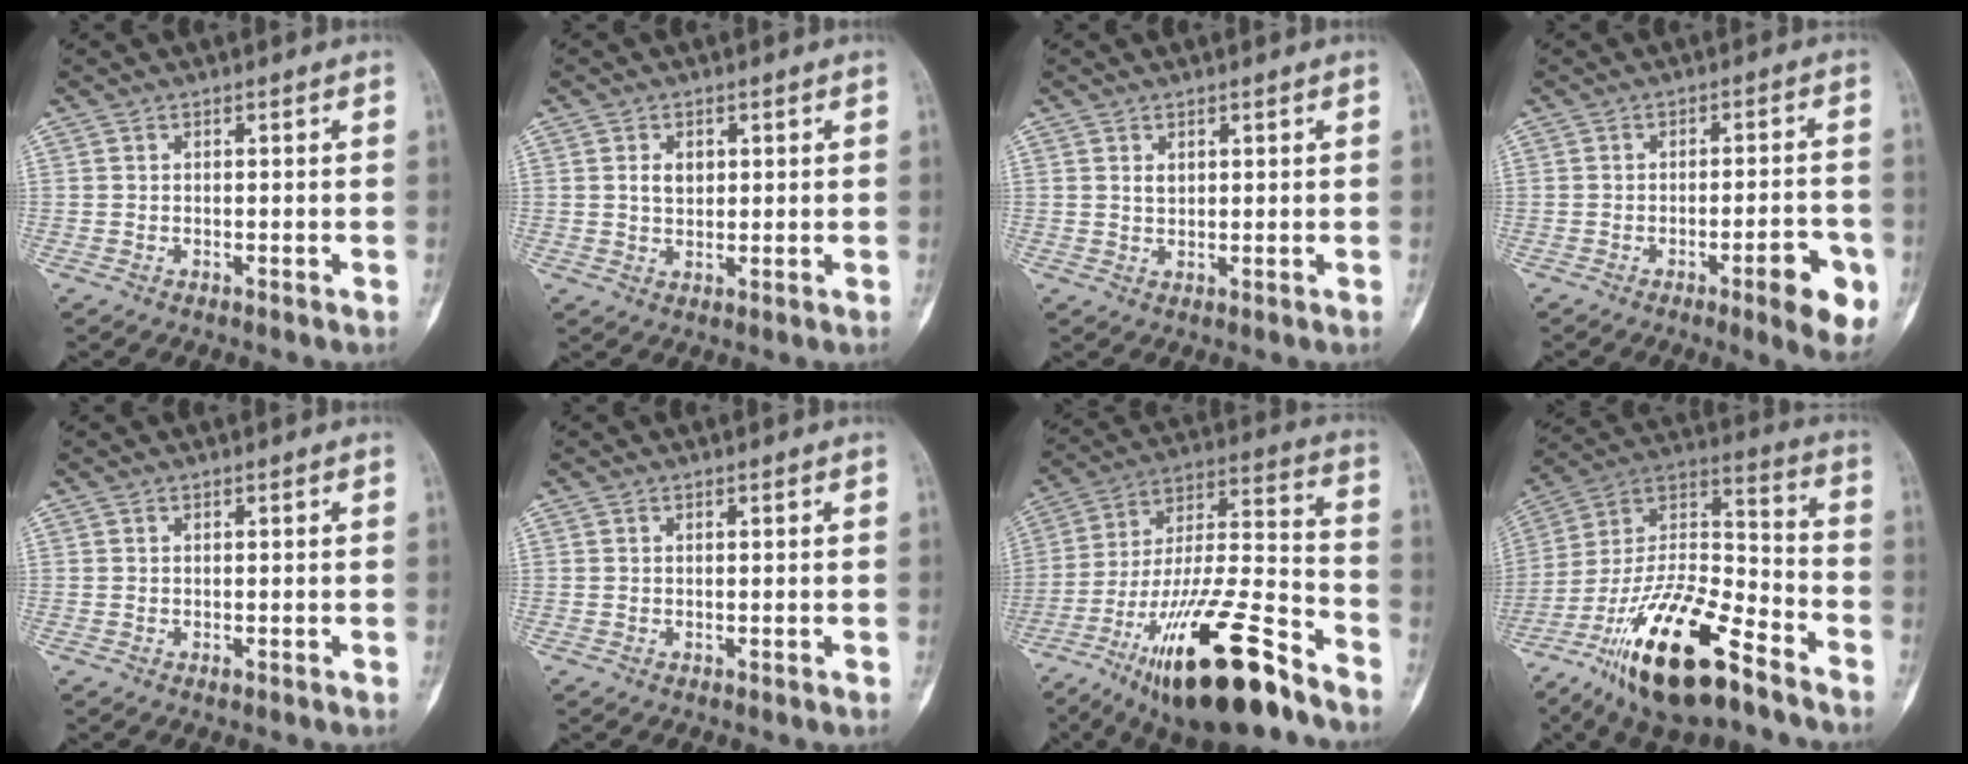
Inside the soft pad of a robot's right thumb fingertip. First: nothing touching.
{"total": 3.1, "force": [0.8, 2.3, 1.9], "torque": [-0.017, 0.003, 0.015]}
{"total": 1.6, "force": [0.7, 1.2, 0.9], "torque": [-0.003, -0.001, 0.015]}
{"total": 9.8, "force": [-4.1, 2.4, 8.5], "torque": [-0.094, 0.016, -0.050]}
{"total": 0.6, "force": [-0.1, 0.3, 0.5], "torque": [-0.001, 0.001, -0.003]}
{"total": 0.0}
{"total": 26.5, "force": [-16.4, 7.1, 19.6], "torque": [-0.322, 0.078, -0.273]}
{"total": 24.0, "force": [-15.1, 8.3, 16.7], "torque": [-0.323, 0.070, -0.269]}